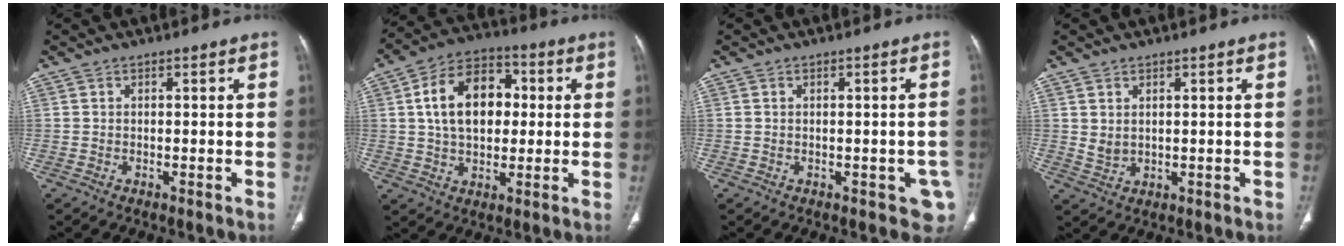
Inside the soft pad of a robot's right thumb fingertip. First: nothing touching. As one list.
[{"total": 14.6, "force": [2.2, 9.8, 10.6], "torque": [-0.150, 0.016, 0.028]}, {"total": 4.6, "force": [-1.0, 2.5, 3.7], "torque": [-0.020, -0.001, -0.007]}, {"total": 2.6, "force": [1.0, 1.7, 1.6], "torque": [-0.028, -0.010, 0.029]}]